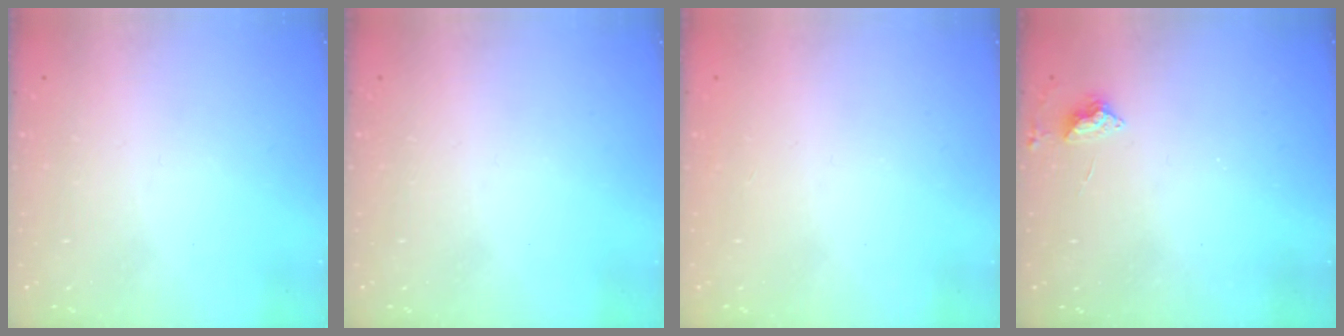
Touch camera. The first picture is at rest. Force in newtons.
{"total": 0.0}
{"total": 0.9, "press": 0.9, "slide": 0.1}
{"total": 3.9, "press": 3.8, "slide": 0.6}